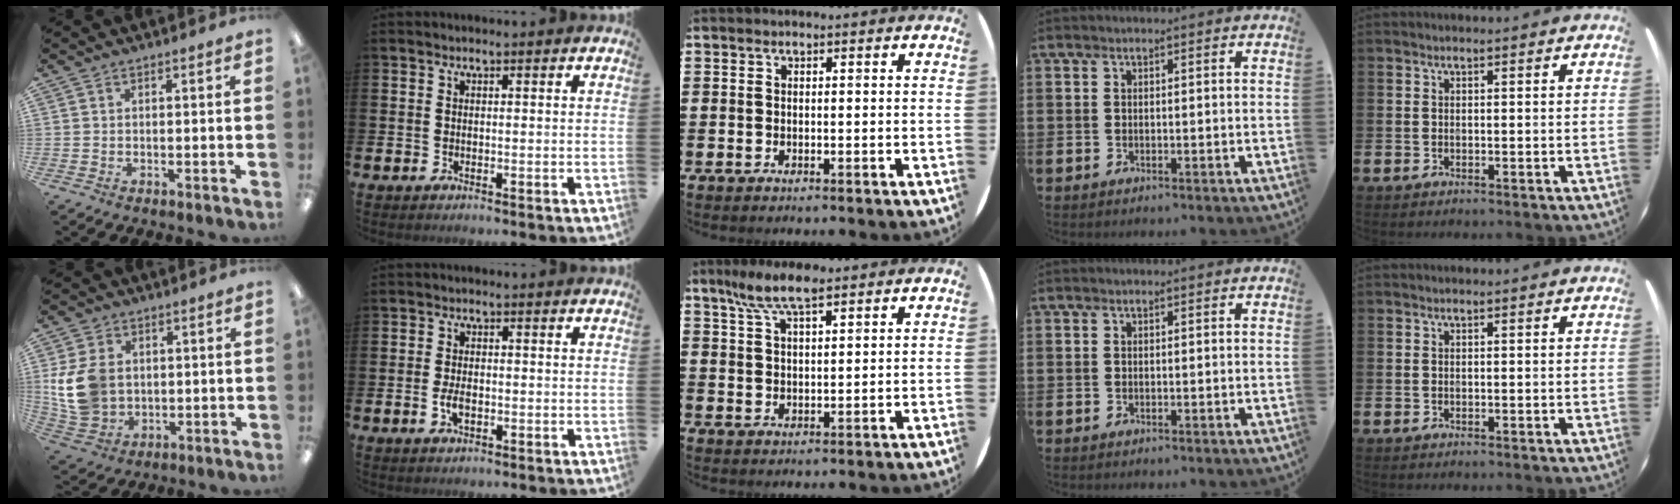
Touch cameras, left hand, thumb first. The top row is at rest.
{"thumb": {"total": 12.1, "force": [1.7, 9.5, 7.2], "torque": [-0.162, 0.012, 0.034]}, "index": {"total": 2.5, "force": [-0.6, 1.3, 2.1], "torque": [-0.031, -0.003, -0.013]}, "middle": {"total": 7.2, "force": [5.2, 2.1, 4.5], "torque": [-0.100, -0.001, 0.094]}}